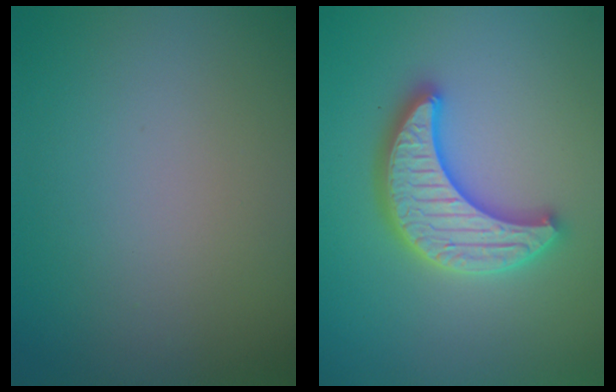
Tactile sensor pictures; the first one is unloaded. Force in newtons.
{"total": 5.4, "press": 5.3, "slide": 1.0}